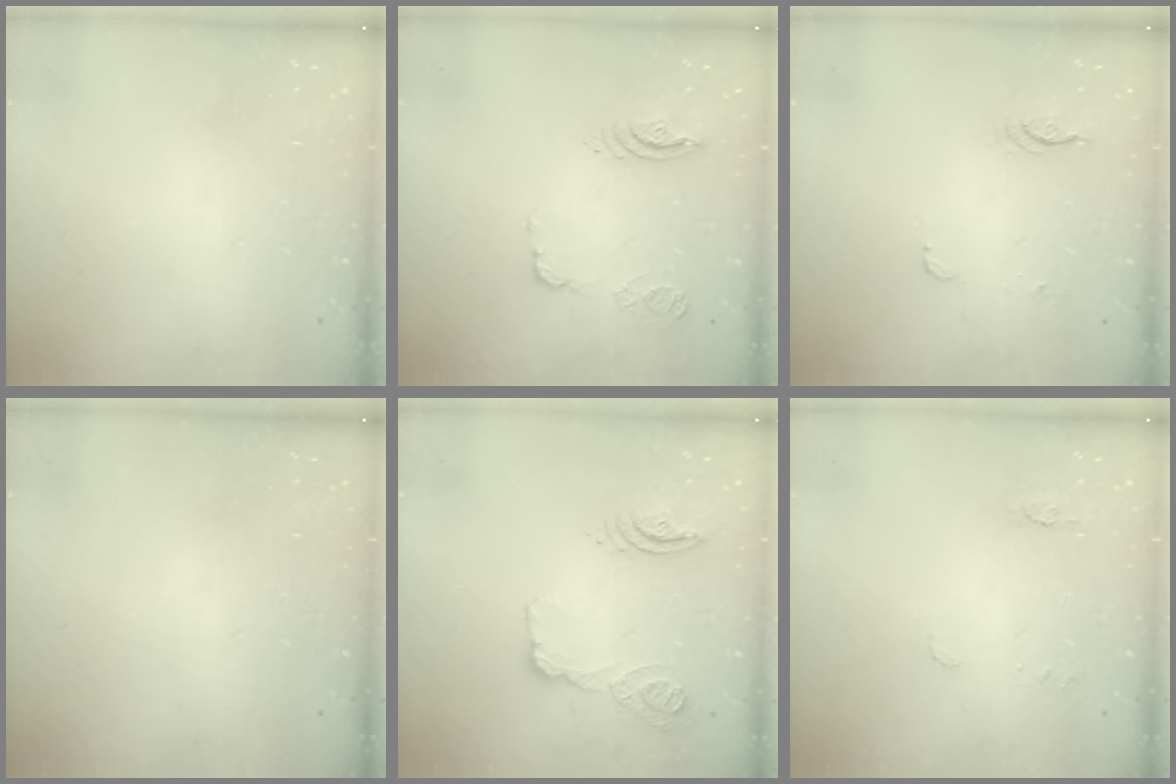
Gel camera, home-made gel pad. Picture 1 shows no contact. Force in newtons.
{"total": 10.8, "press": 10.7, "slide": 1.4}
{"total": 14.3, "press": 5.9, "slide": 13.1}
{"total": 0.0}
{"total": 21.3, "press": 16.2, "slide": 13.8}
{"total": 5.2, "press": 5.1, "slide": 0.5}